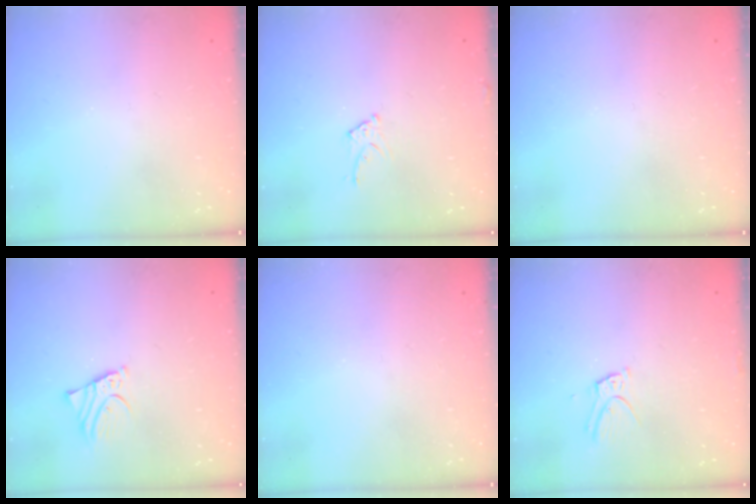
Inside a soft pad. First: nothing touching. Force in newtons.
{"total": 6.8, "press": 6.8, "slide": 0.4}
{"total": 0.0}
{"total": 2.2, "press": 2.2, "slide": 0.1}
{"total": 0.0}
{"total": 7.9, "press": 7.9, "slide": 0.3}